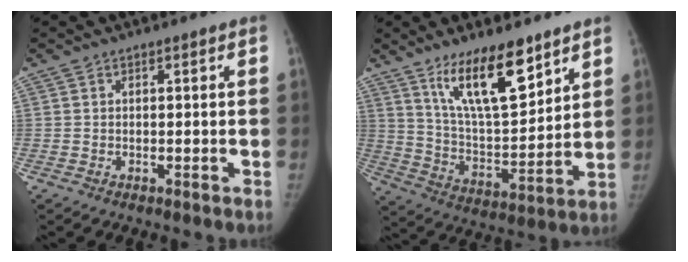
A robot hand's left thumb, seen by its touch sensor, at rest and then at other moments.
{"total": 16.1, "force": [10.4, 5.2, 11.2], "torque": [-0.162, -0.064, 0.196]}